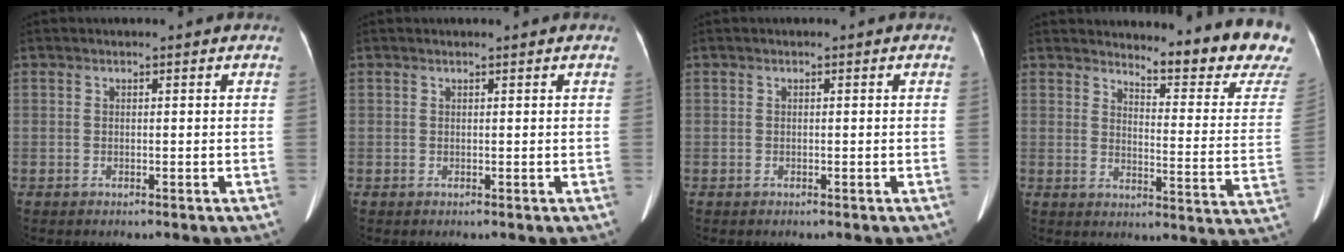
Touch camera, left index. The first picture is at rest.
{"total": 0.7, "force": [0.7, -0.1, 0.1], "torque": [-0.010, 0.005, 0.011]}
{"total": 0.0}
{"total": 16.1, "force": [15.2, 0.7, 5.1], "torque": [-0.066, -0.120, 0.167]}